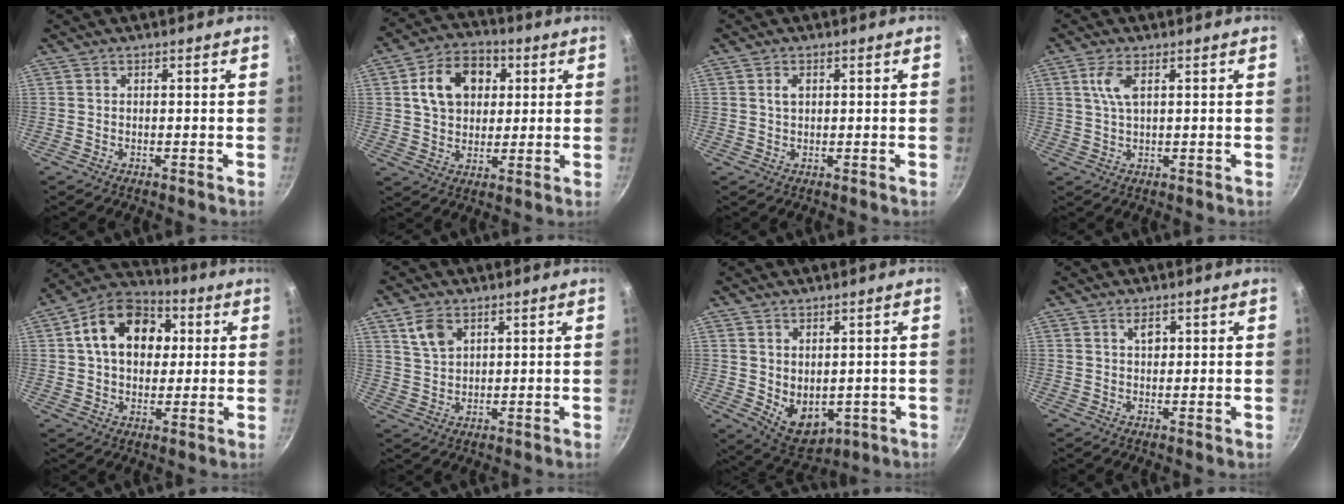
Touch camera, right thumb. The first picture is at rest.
{"total": 12.8, "force": [3.4, 9.6, 7.7], "torque": [-0.100, 0.011, 0.048]}
{"total": 1.8, "force": [0.6, 1.2, 1.3], "torque": [-0.018, 0.001, 0.010]}
{"total": 4.3, "force": [1.4, 1.7, 3.7], "torque": [-0.081, 0.002, 0.031]}
{"total": 16.6, "force": [3.6, 12.0, 10.9], "torque": [-0.146, 0.019, 0.044]}
{"total": 5.7, "force": [3.1, 3.6, 3.3], "torque": [-0.049, -0.010, 0.066]}
{"total": 7.9, "force": [0.3, 5.5, 5.7], "torque": [-0.064, -0.020, 0.029]}
{"total": 2.1, "force": [1.0, 1.2, 1.5], "torque": [-0.015, -0.007, 0.015]}